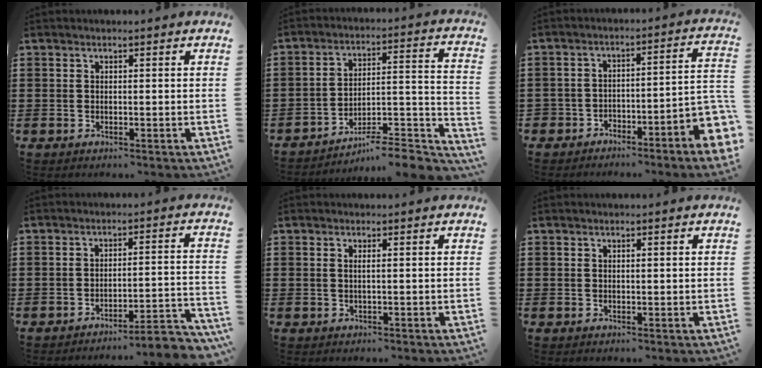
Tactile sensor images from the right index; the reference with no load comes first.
{"total": 6.4, "force": [-5.8, 0.6, 2.8], "torque": [-0.038, -0.010, -0.115]}
{"total": 5.6, "force": [-4.8, 1.1, 2.5], "torque": [-0.035, 0.003, -0.093]}
{"total": 4.3, "force": [-3.9, -0.1, 1.8], "torque": [-0.033, -0.015, -0.078]}
{"total": 0.9, "force": [0.1, 0.0, 0.9], "torque": [-0.017, -0.002, 0.002]}
{"total": 0.7, "force": [0.3, 0.1, 0.6], "torque": [-0.013, 0.001, 0.005]}